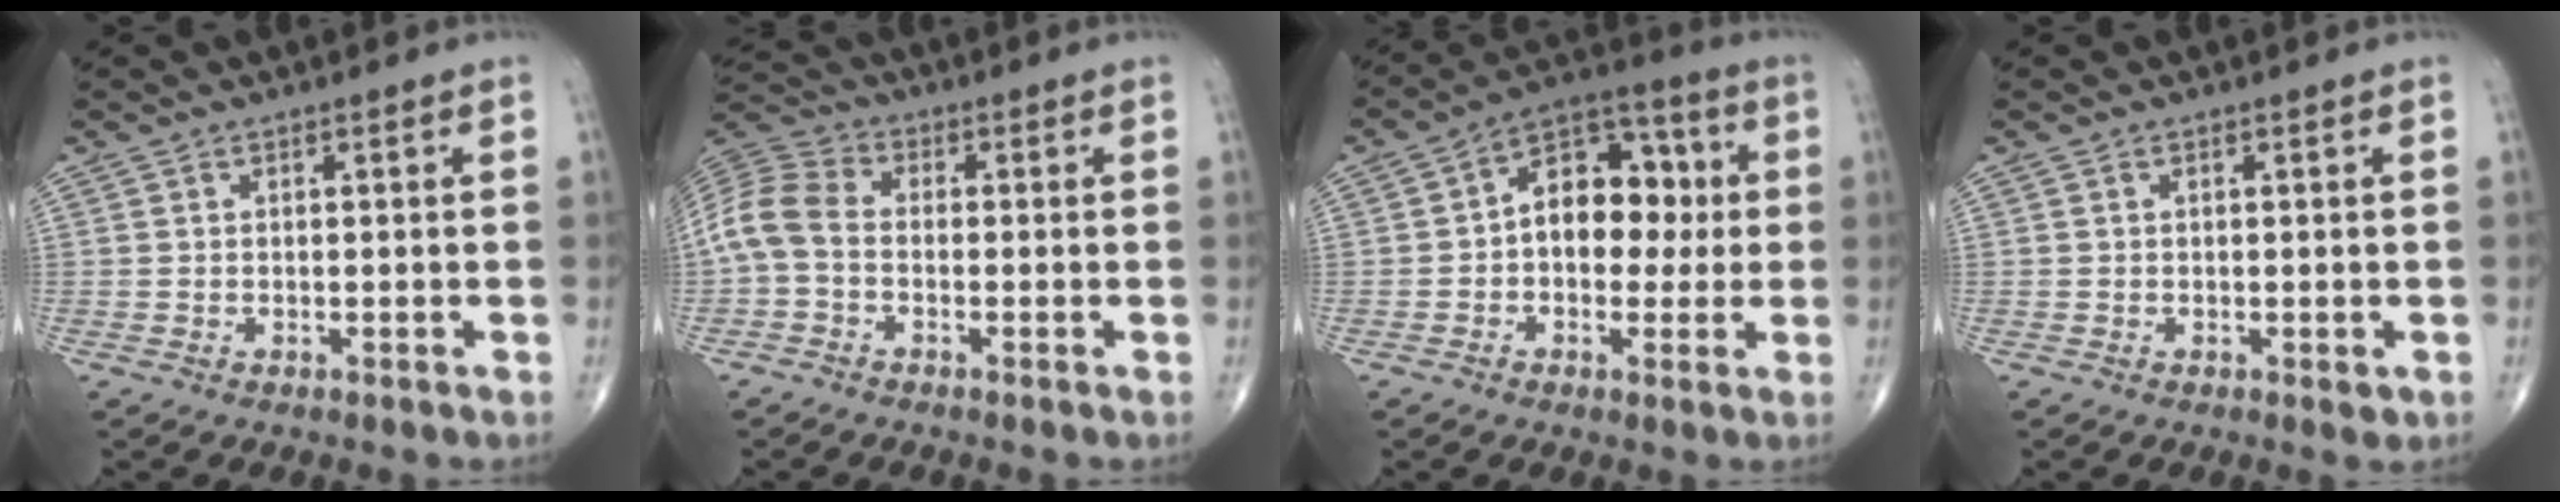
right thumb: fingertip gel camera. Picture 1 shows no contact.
{"total": 8.1, "force": [-1.2, 5.4, 5.9], "torque": [-0.122, 0.023, -0.043]}
{"total": 13.2, "force": [0.7, 8.8, 9.8], "torque": [-0.107, 0.033, -0.001]}
{"total": 1.5, "force": [-0.2, 0.7, 1.4], "torque": [-0.016, -0.004, -0.001]}